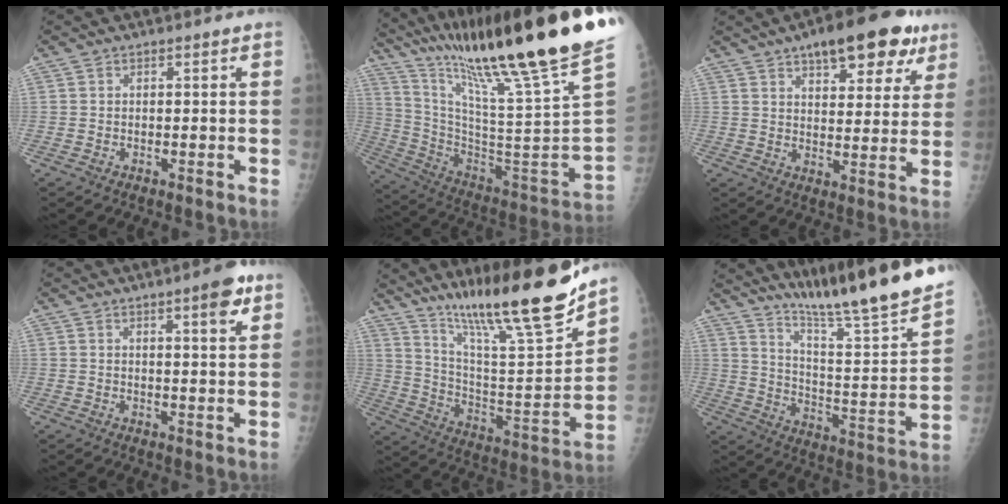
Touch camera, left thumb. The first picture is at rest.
{"total": 35.0, "force": [24.1, 1.3, 25.3], "torque": [-0.392, -0.122, 0.390]}
{"total": 16.8, "force": [10.1, 7.2, 11.3], "torque": [-0.113, -0.022, 0.139]}
{"total": 5.7, "force": [3.3, 1.1, 4.5], "torque": [-0.056, -0.015, 0.043]}
{"total": 25.2, "force": [18.9, 3.0, 16.4], "torque": [-0.245, -0.083, 0.319]}
{"total": 25.3, "force": [20.5, 1.0, 14.9], "torque": [-0.214, -0.121, 0.313]}